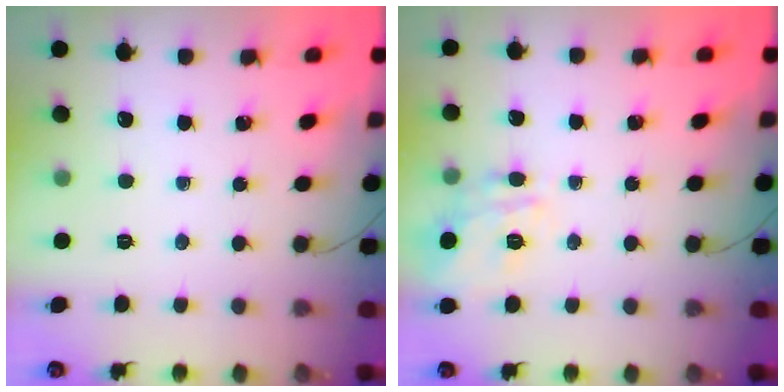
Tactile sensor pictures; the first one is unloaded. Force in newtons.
{"total": 14.1, "press": 14.1, "slide": 0.6}